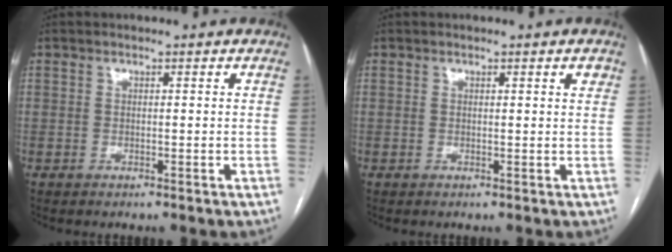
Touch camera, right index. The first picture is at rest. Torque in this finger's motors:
{"motor_torque": [0.18, 0.10, 0.03, 0.01]}